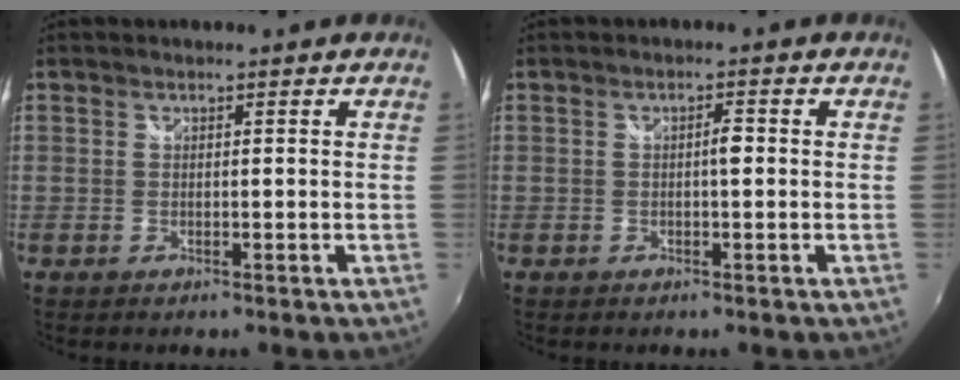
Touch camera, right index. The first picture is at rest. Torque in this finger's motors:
{"motor_torque": [0.33, 0.26, 0.01, 0.00]}